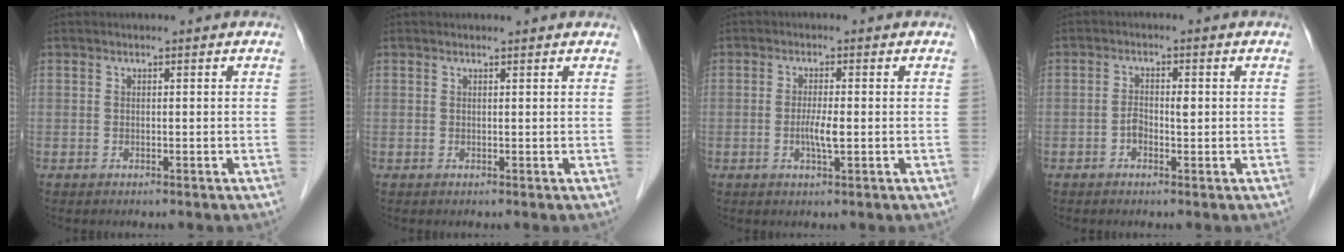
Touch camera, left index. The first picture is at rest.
{"total": 2.0, "force": [1.9, 0.5, 0.3], "torque": [-0.003, 0.009, 0.022]}
{"total": 2.8, "force": [-0.5, 0.4, 2.8], "torque": [-0.048, -0.005, -0.008]}
{"total": 2.4, "force": [-0.4, 1.1, 2.0], "torque": [-0.033, 0.009, -0.006]}